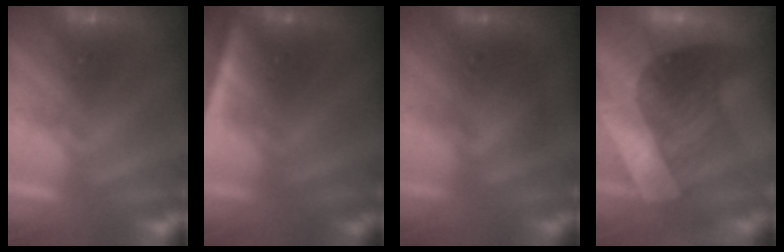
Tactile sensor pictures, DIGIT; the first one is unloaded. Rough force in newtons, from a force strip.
{"total": 4.5}
{"total": 2.1}
{"total": 3.2}